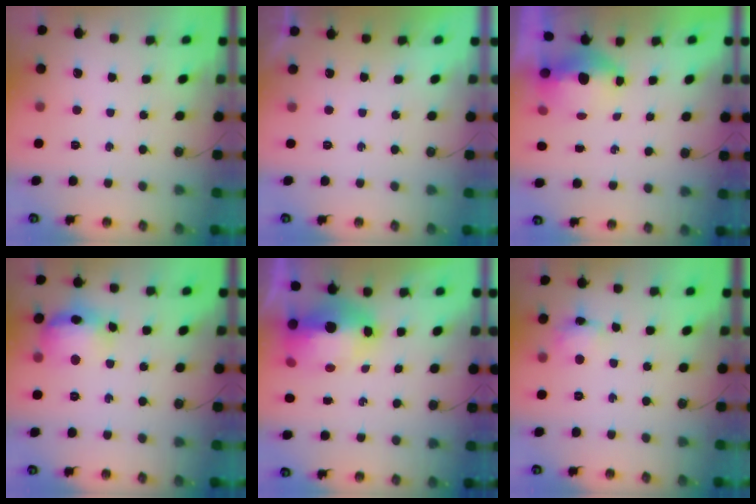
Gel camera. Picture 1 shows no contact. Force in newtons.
{"total": 0.0}
{"total": 11.4, "press": 6.5, "slide": 9.4}
{"total": 15.0, "press": 14.9, "slide": 2.0}
{"total": 11.2, "press": 11.1, "slide": 1.5}
{"total": 6.5, "press": 6.4, "slide": 0.6}